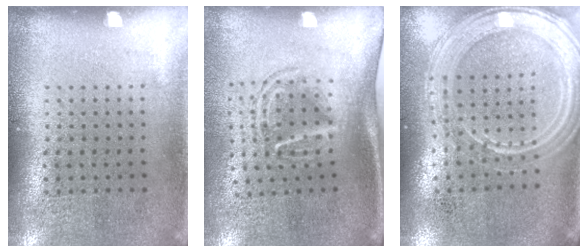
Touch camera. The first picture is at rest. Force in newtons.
{"total": 1.7, "press": 1.1, "slide": 1.2}
{"total": 1.8, "press": 1.7, "slide": 0.5}